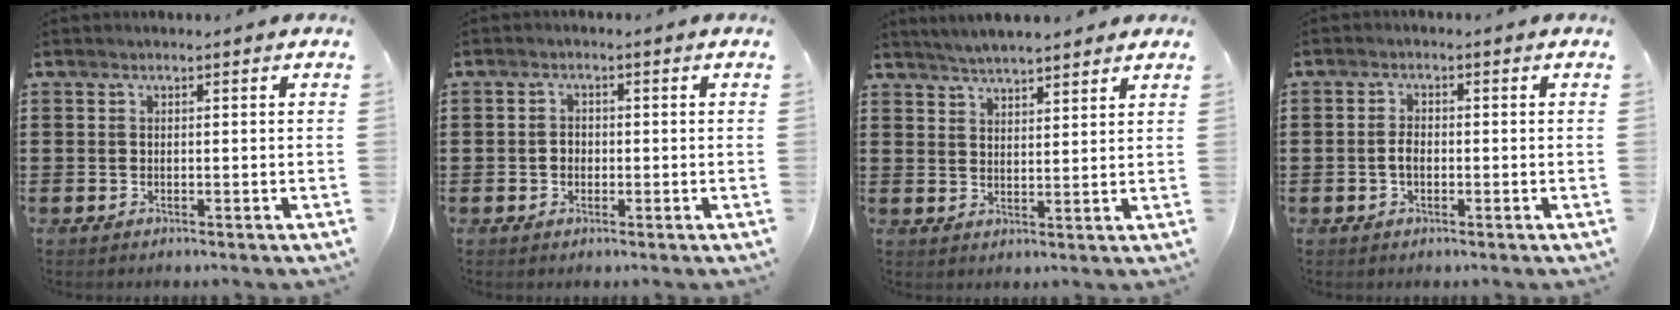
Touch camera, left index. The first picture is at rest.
{"total": 1.6, "force": [-0.3, 1.3, 0.9], "torque": [-0.019, 0.007, -0.008]}
{"total": 3.5, "force": [3.5, 0.0, 0.6], "torque": [-0.022, -0.009, 0.063]}
{"total": 2.1, "force": [-0.5, 1.2, 1.7], "torque": [-0.042, 0.000, -0.012]}